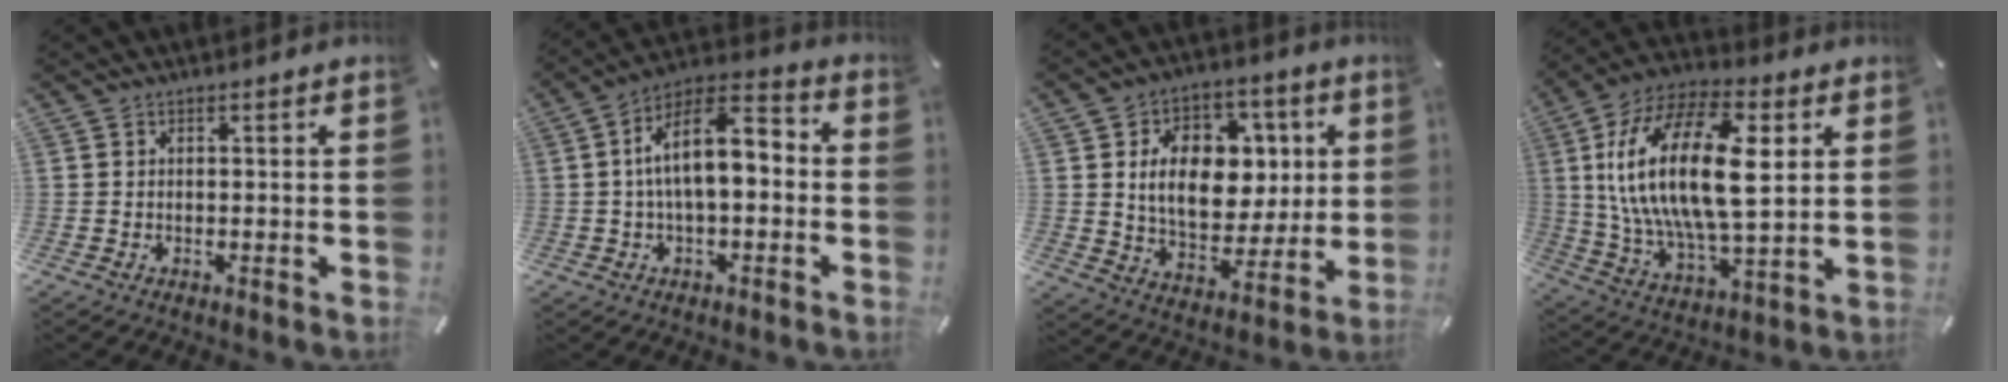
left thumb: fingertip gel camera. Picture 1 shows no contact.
{"total": 12.3, "force": [0.2, 6.1, 10.7], "torque": [-0.191, 0.009, 0.007]}
{"total": 15.2, "force": [2.6, 11.6, 9.4], "torque": [-0.163, 0.006, 0.053]}
{"total": 24.1, "force": [5.1, 11.5, 20.5], "torque": [-0.421, -0.003, 0.080]}